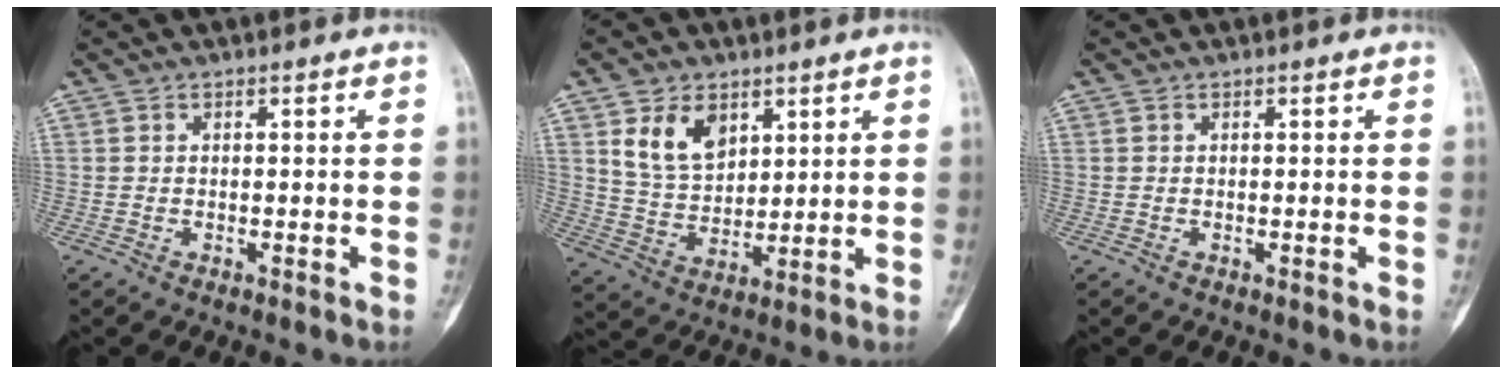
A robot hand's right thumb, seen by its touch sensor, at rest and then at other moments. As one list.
[{"total": 9.7, "force": [4.6, 6.4, 5.7], "torque": [-0.081, -0.027, 0.096]}, {"total": 0.0}]